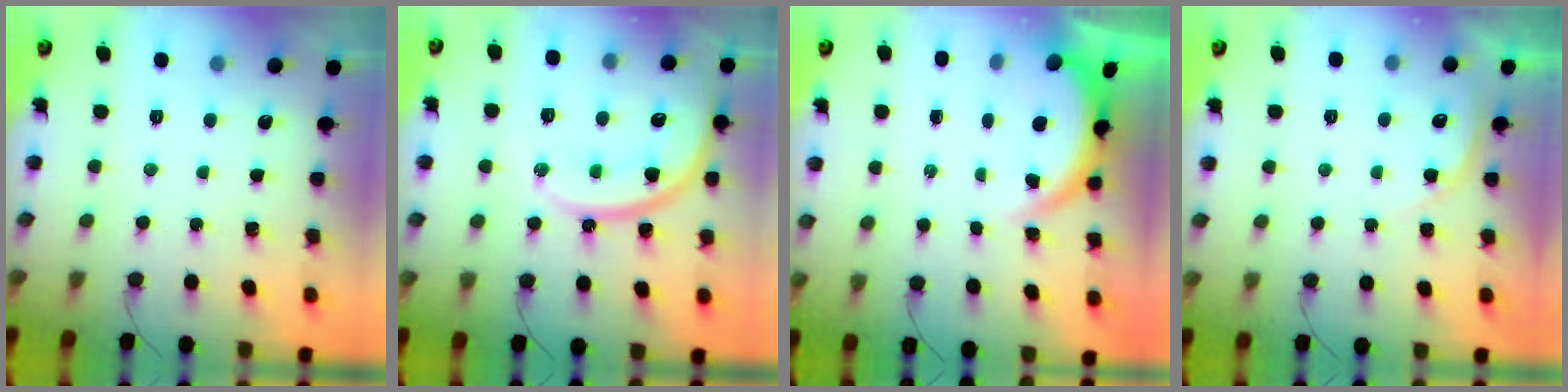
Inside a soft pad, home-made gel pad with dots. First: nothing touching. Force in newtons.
{"total": 17.8, "press": 17.7, "slide": 1.4}
{"total": 3.9, "press": 3.9, "slide": 0.2}
{"total": 3.0, "press": 3.0, "slide": 0.2}